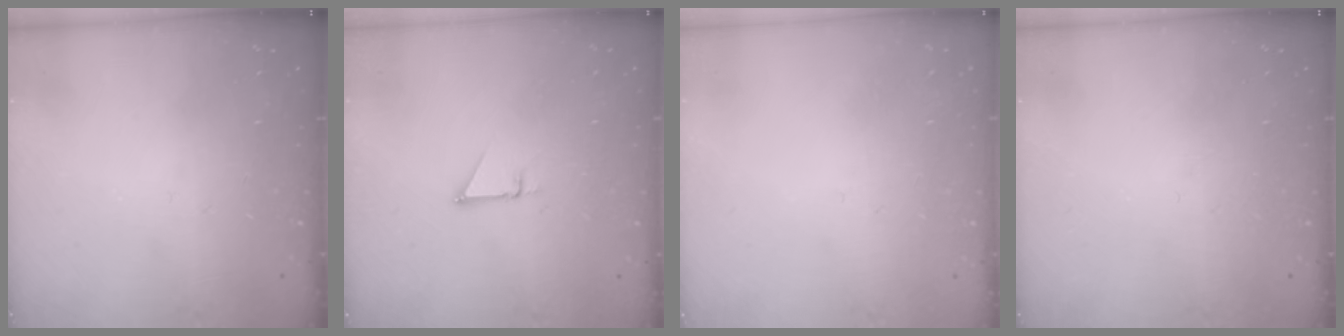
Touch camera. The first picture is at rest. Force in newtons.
{"total": 1.4, "press": 1.4, "slide": 0.0}
{"total": 2.7, "press": 2.7, "slide": 0.3}
{"total": 0.0}